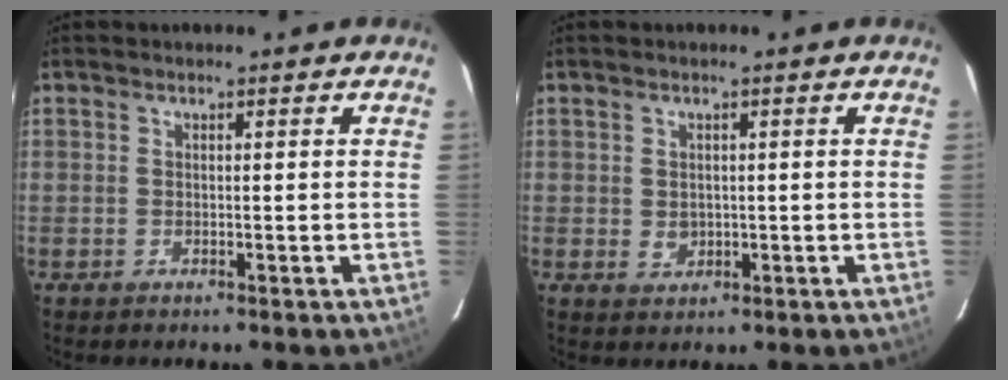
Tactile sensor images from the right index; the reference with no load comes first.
{"total": 2.1, "force": [-0.1, 1.9, 0.9], "torque": [-0.014, -0.001, 0.002]}